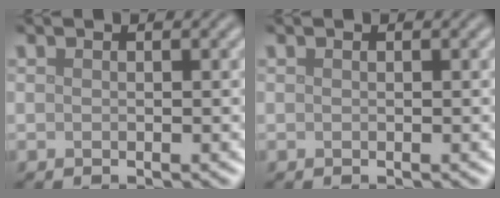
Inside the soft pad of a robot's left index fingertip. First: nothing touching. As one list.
[{"total": 0.0}]